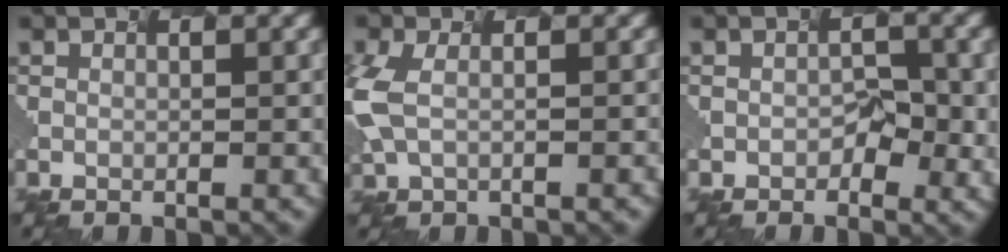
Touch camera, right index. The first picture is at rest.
{"total": 4.2, "force": [-0.7, 2.2, 3.5], "torque": [-0.100, 0.000, -0.006]}
{"total": 1.5, "force": [-0.8, 1.0, 0.8], "torque": [-0.018, -0.005, -0.003]}